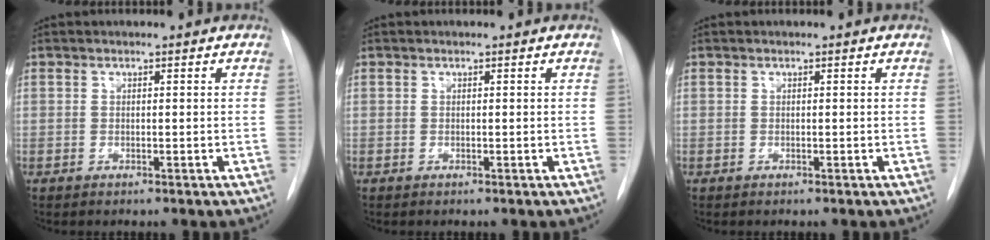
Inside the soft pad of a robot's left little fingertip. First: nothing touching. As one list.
[{"total": 0.0}, {"total": 0.0}]